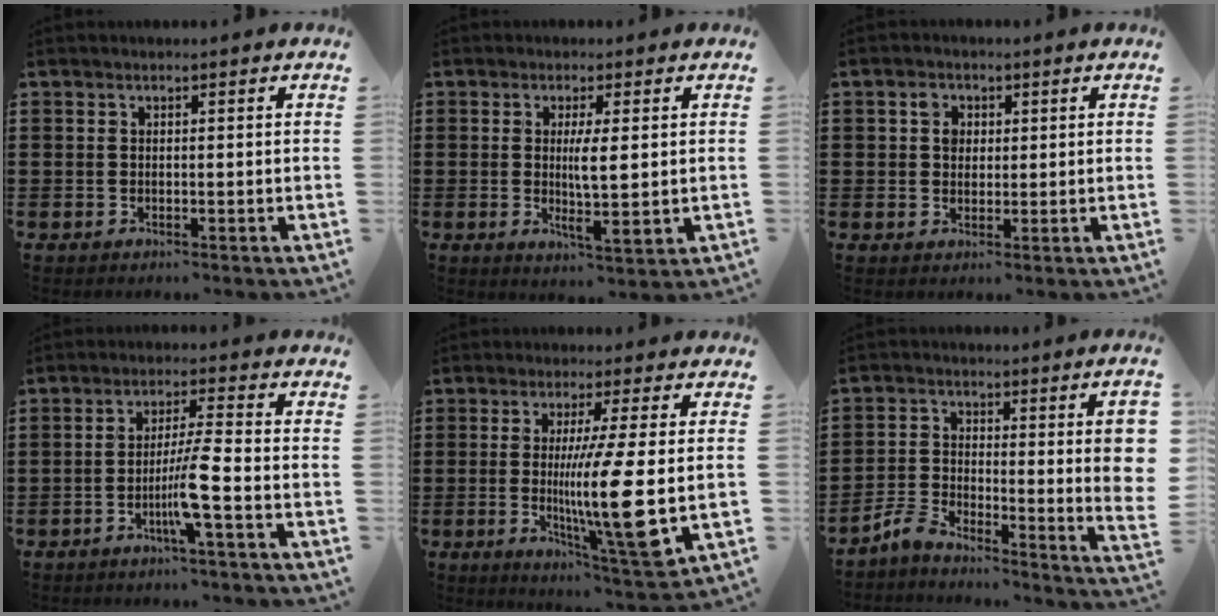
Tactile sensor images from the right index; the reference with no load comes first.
{"total": 4.5, "force": [0.5, 0.4, 4.5], "torque": [-0.083, -0.005, 0.006]}
{"total": 2.7, "force": [0.8, 2.1, 1.4], "torque": [-0.036, 0.011, 0.014]}
{"total": 6.3, "force": [-2.6, -0.6, 5.7], "torque": [-0.112, -0.012, -0.052]}
{"total": 12.7, "force": [-1.3, 0.5, 12.6], "torque": [-0.236, -0.027, -0.029]}
{"total": 7.8, "force": [-2.6, 2.0, 7.1], "torque": [-0.123, 0.003, -0.048]}